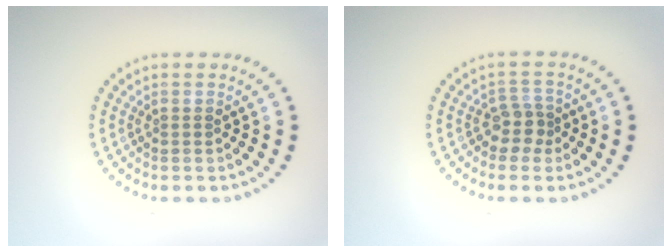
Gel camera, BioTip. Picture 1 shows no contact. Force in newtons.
{"total": 2.2, "press": 1.7, "slide": 1.4}